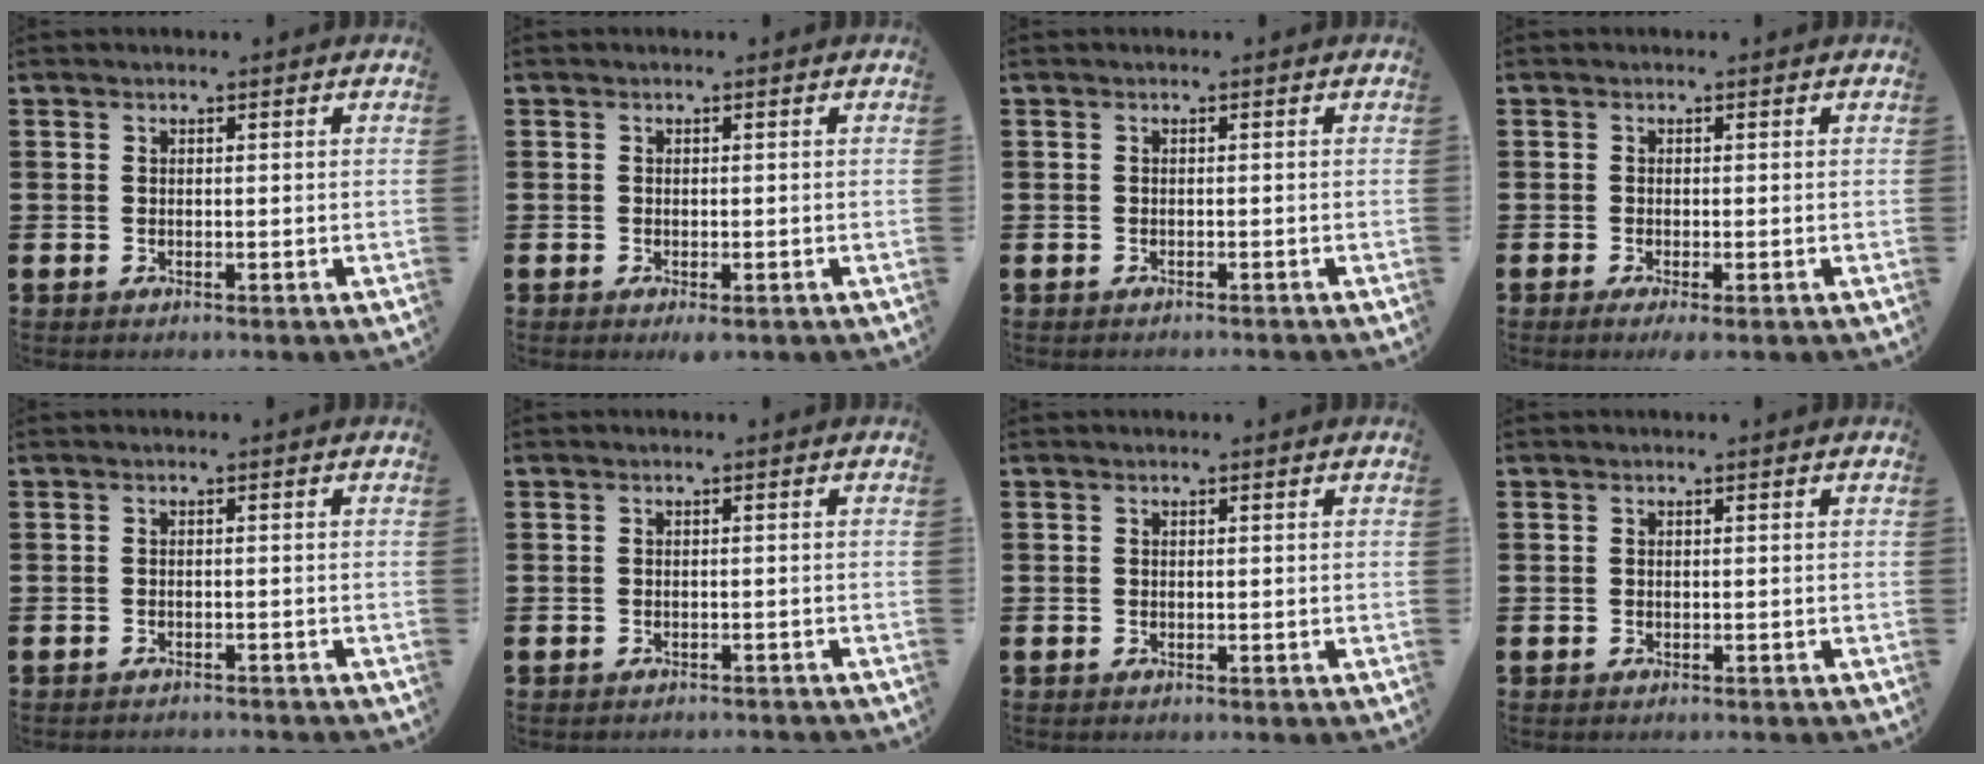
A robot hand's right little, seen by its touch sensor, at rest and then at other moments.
{"total": 1.0, "force": [-0.3, 0.3, 0.9], "torque": [-0.017, -0.001, -0.005]}
{"total": 0.0}
{"total": 1.1, "force": [-0.4, 0.1, 1.0], "torque": [-0.017, -0.003, -0.007]}
{"total": 0.5, "force": [-0.5, 0.0, 0.0], "torque": [-0.002, 0.003, -0.011]}
{"total": 0.0}
{"total": 0.0}
{"total": 0.0}